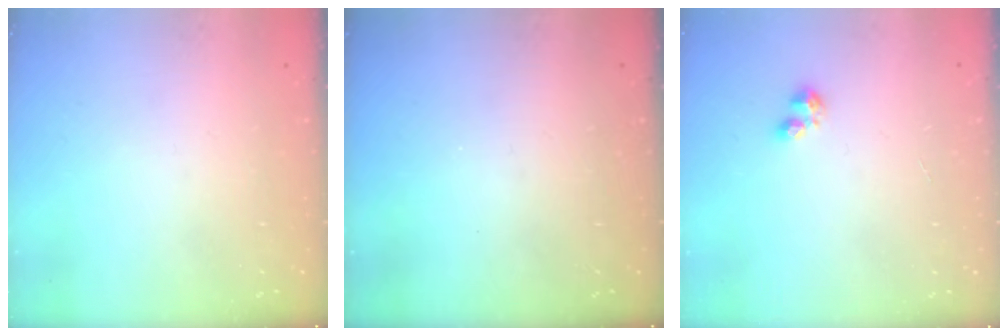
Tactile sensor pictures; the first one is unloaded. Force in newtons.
{"total": 0.0}
{"total": 2.8, "press": 2.8, "slide": 0.5}